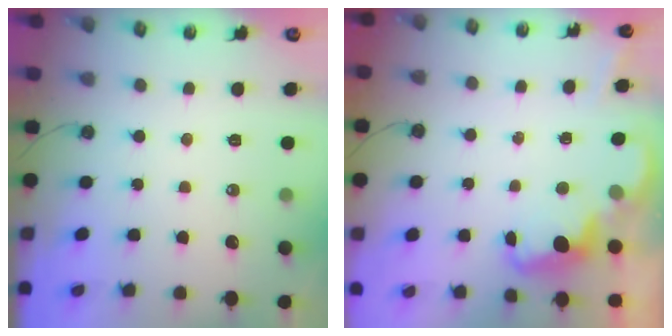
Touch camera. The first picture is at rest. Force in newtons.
{"total": 2.3, "press": 2.2, "slide": 0.5}